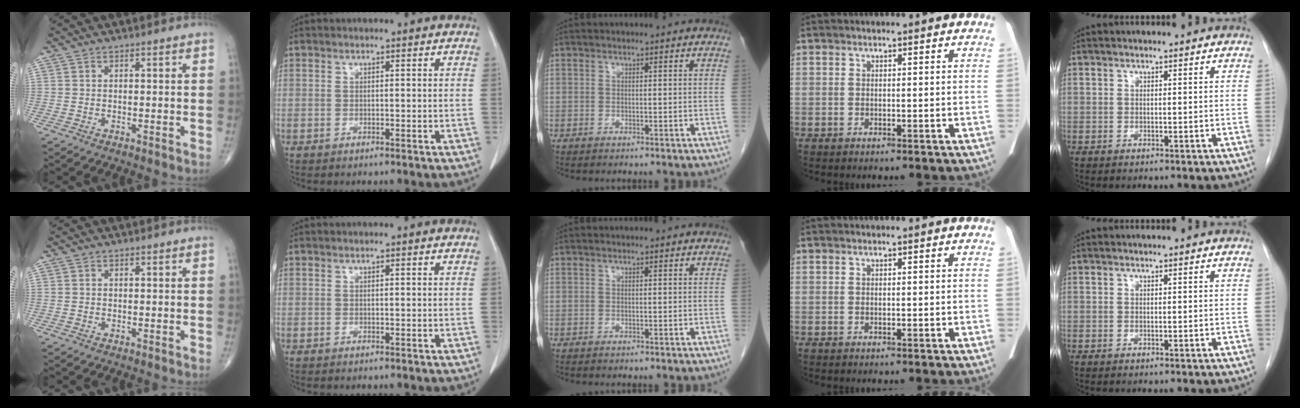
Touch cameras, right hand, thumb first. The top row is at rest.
{}